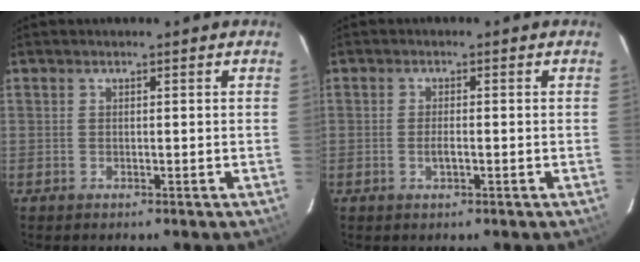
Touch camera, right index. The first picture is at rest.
{"total": 1.9, "force": [-0.6, 0.6, 1.7], "torque": [-0.033, -0.003, -0.011]}